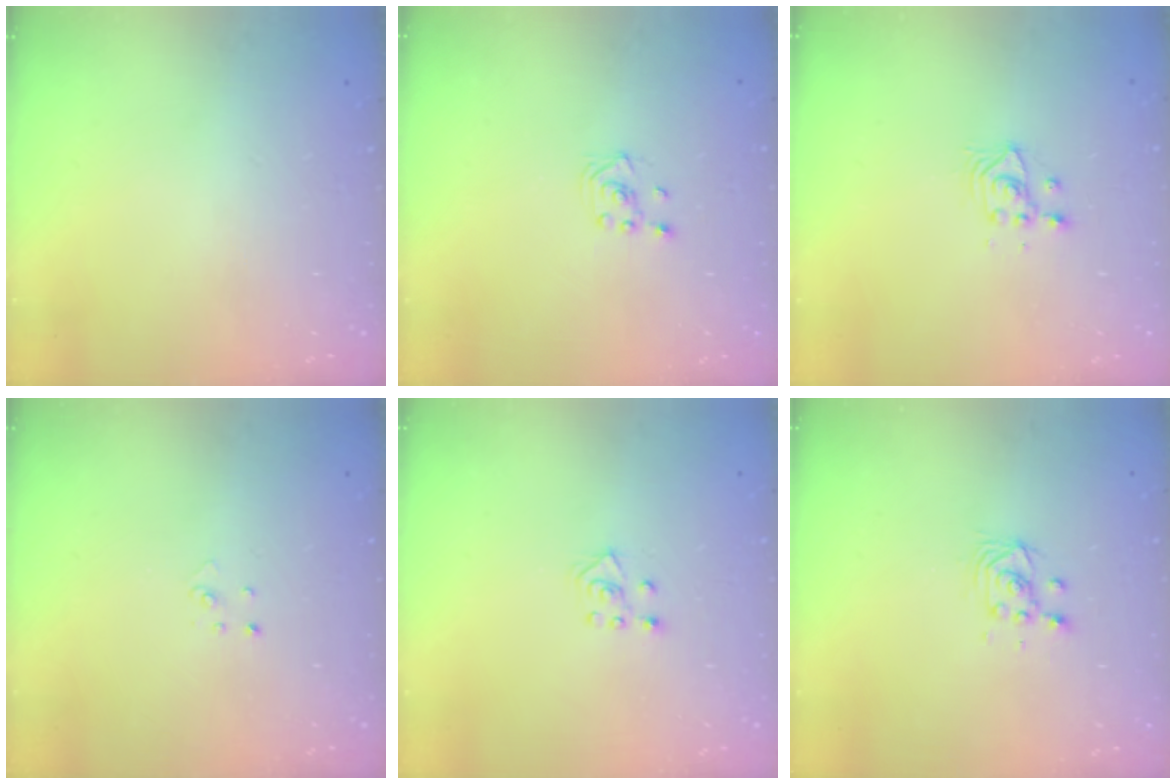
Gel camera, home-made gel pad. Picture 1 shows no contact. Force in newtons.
{"total": 1.9, "press": 1.7, "slide": 0.8}
{"total": 3.7, "press": 3.7, "slide": 0.3}
{"total": 1.9, "press": 1.9, "slide": 0.2}
{"total": 3.6, "press": 3.6, "slide": 0.6}
{"total": 3.4, "press": 3.4, "slide": 0.2}